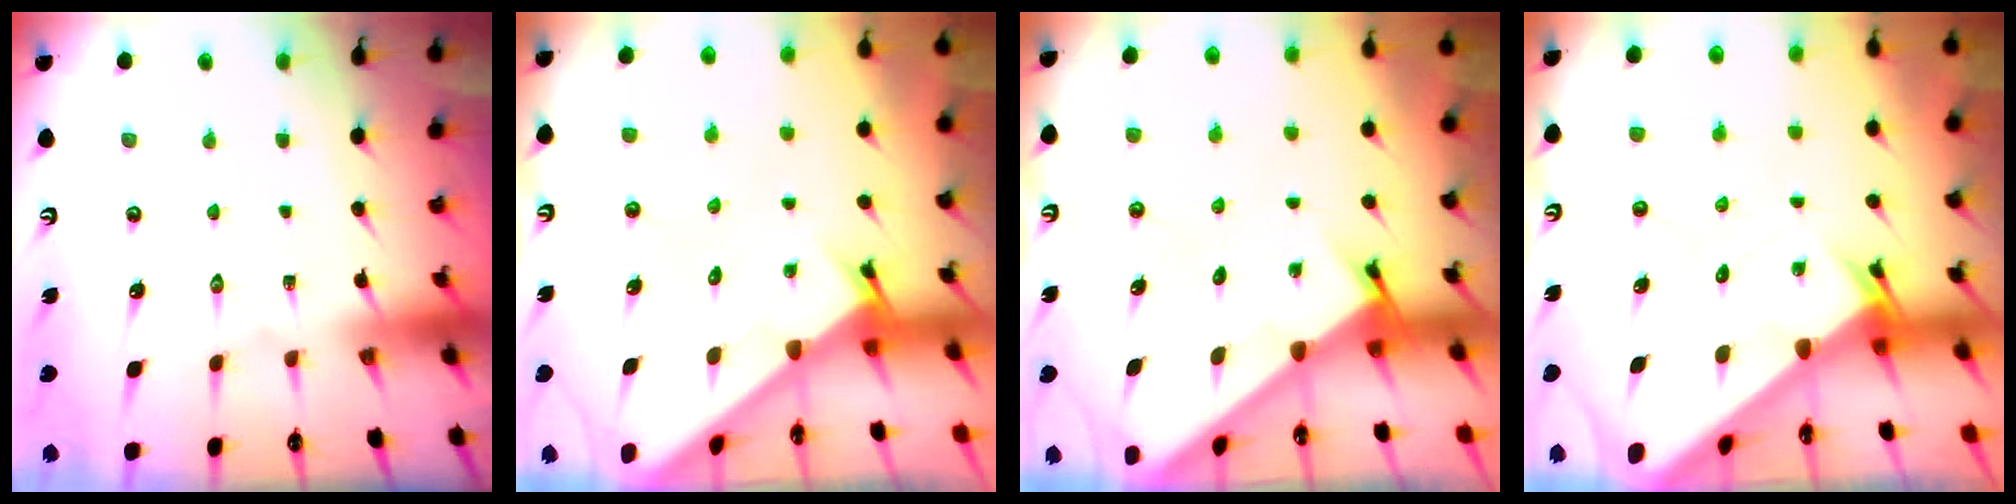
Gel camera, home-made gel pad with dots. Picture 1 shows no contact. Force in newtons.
{"total": 2.6, "press": 2.6, "slide": 0.3}
{"total": 1.9, "press": 1.9, "slide": 0.2}
{"total": 2.7, "press": 2.7, "slide": 0.1}